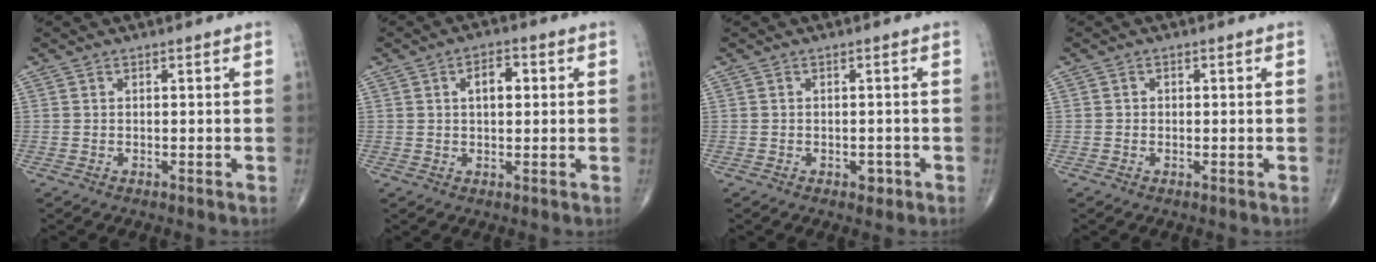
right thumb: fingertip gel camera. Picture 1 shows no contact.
{"total": 4.6, "force": [1.0, 2.5, 3.7], "torque": [-0.048, 0.007, 0.012]}
{"total": 1.5, "force": [-0.7, 1.1, 0.9], "torque": [-0.002, 0.004, -0.008]}
{"total": 0.7, "force": [-0.1, 0.6, 0.2], "torque": [0.001, 0.002, -0.004]}